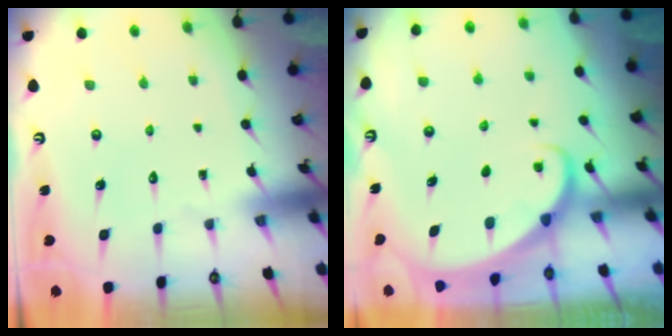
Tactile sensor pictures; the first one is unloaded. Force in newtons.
{"total": 1.9, "press": 1.9, "slide": 0.2}